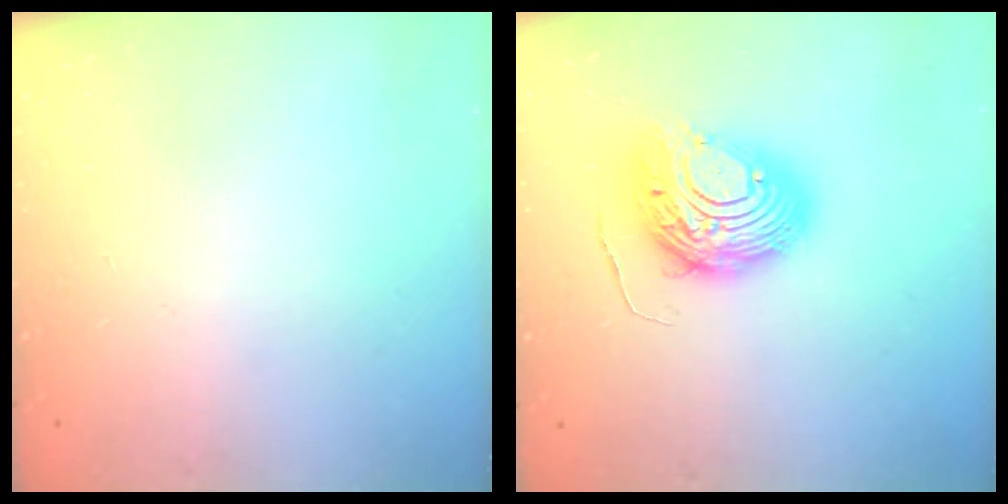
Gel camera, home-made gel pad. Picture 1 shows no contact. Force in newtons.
{"total": 11.8, "press": 11.8, "slide": 1.3}